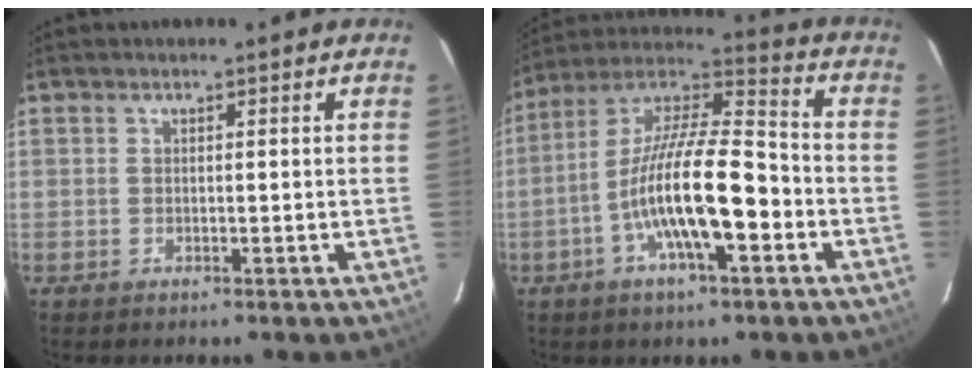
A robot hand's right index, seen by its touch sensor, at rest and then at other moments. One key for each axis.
{"total": 16.8, "fx": -5.4, "fy": 4.2, "fz": 15.4, "tx": -0.282, "ty": -0.003, "tz": -0.104}